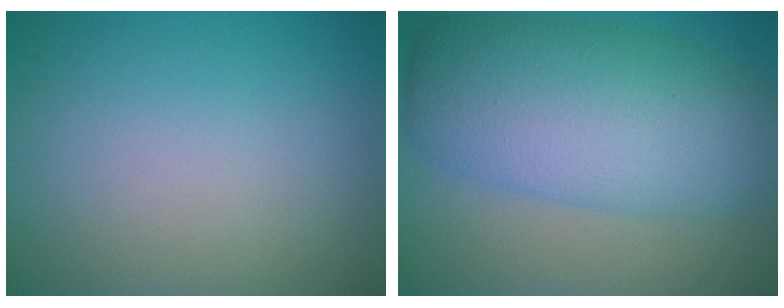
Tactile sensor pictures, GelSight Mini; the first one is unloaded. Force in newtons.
{"total": 10.1, "press": 10.1, "slide": 0.1}